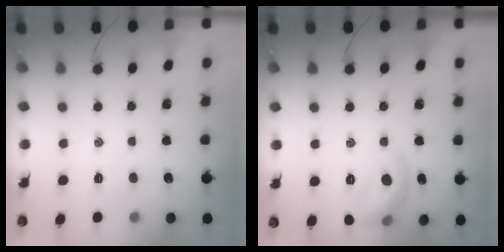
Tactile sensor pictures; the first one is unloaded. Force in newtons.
{"total": 11.1, "press": 11.1, "slide": 0.4}